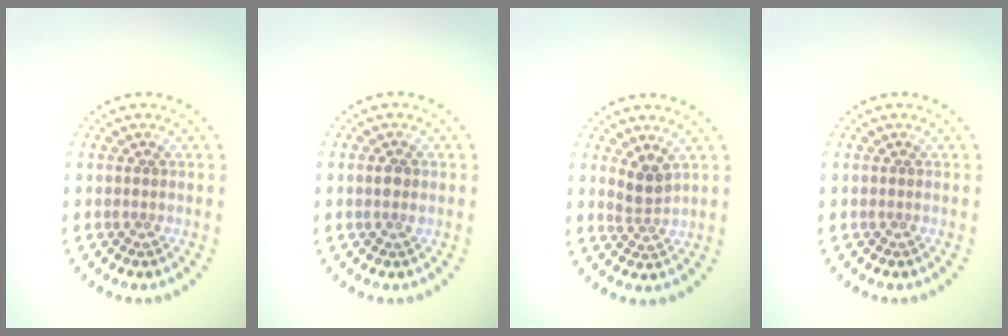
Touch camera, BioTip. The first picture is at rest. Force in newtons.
{"total": 1.1, "press": 1.1, "slide": 0.2}
{"total": 1.9, "press": 1.4, "slide": 1.2}
{"total": 0.0}